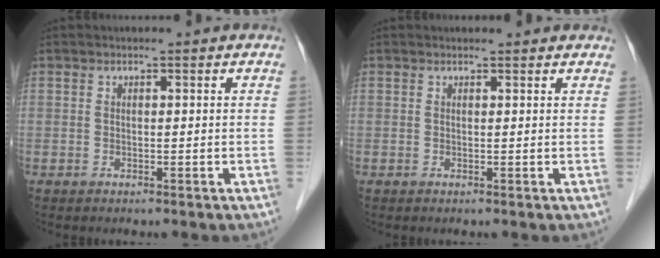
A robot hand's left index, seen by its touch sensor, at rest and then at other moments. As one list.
[{"total": 3.0, "force": [2.7, 1.1, 0.7], "torque": [-0.007, 0.018, 0.022]}]